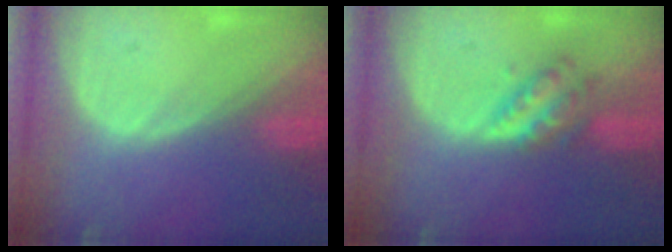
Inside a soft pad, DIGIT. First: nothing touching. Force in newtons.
{"total": 4.6, "press": 4.6, "slide": 0.5}